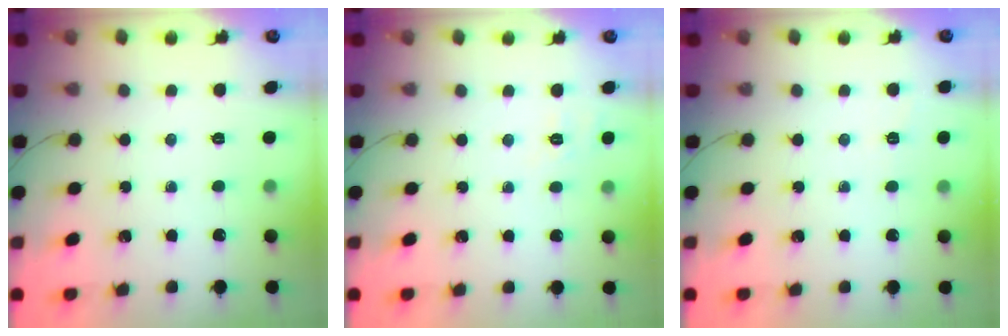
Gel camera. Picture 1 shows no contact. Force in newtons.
{"total": 1.8, "press": 0.1, "slide": 1.8}
{"total": 3.6, "press": 3.3, "slide": 1.3}